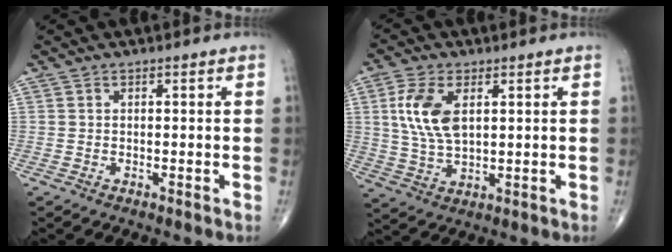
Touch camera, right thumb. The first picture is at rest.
{"total": 9.6, "force": [2.6, 5.0, 7.8], "torque": [-0.161, -0.006, 0.054]}